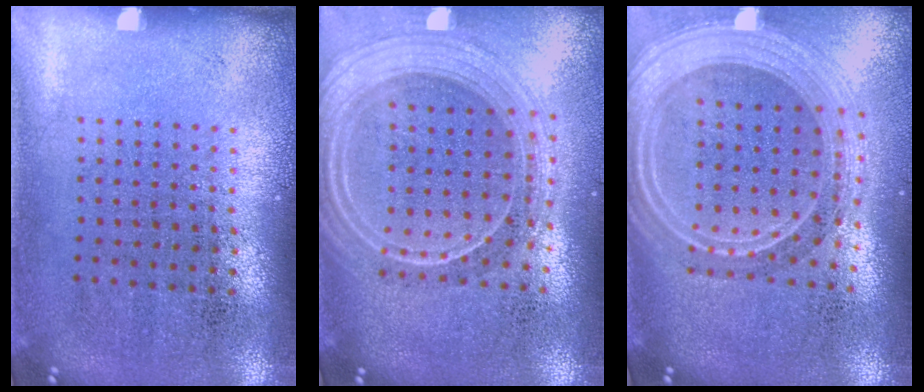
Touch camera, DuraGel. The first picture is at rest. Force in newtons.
{"total": 2.4, "press": 2.1, "slide": 1.2}
{"total": 2.7, "press": 2.2, "slide": 1.6}